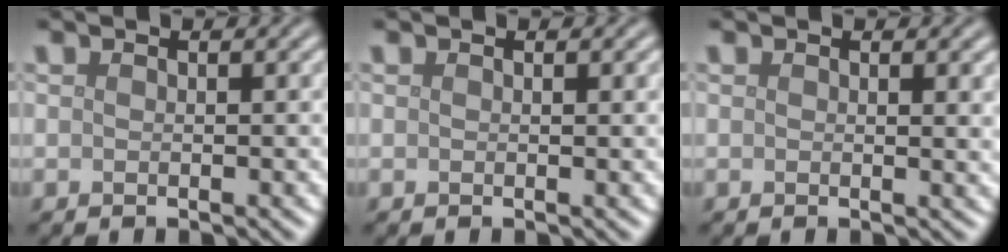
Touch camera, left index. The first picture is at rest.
{"total": 0.0}
{"total": 1.1, "force": [0.5, 0.3, 0.9], "torque": [-0.008, -0.001, 0.006]}